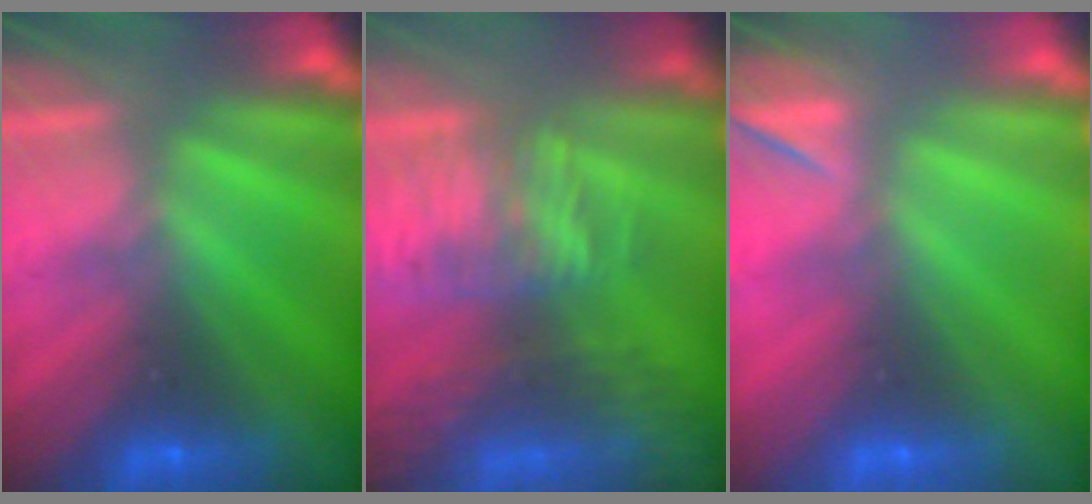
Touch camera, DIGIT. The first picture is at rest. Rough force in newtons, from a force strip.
{"total": 8.9}
{"total": 4.6}